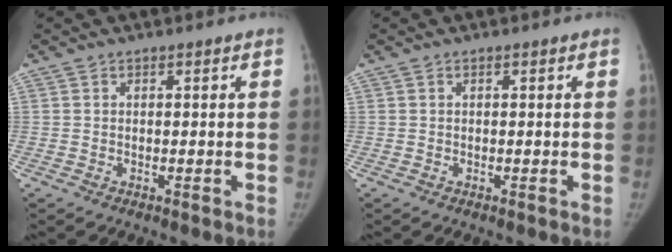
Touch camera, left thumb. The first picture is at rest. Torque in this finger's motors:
{"motor_torque": [0.05, 0.04, 0.26, -0.31, 0.03]}